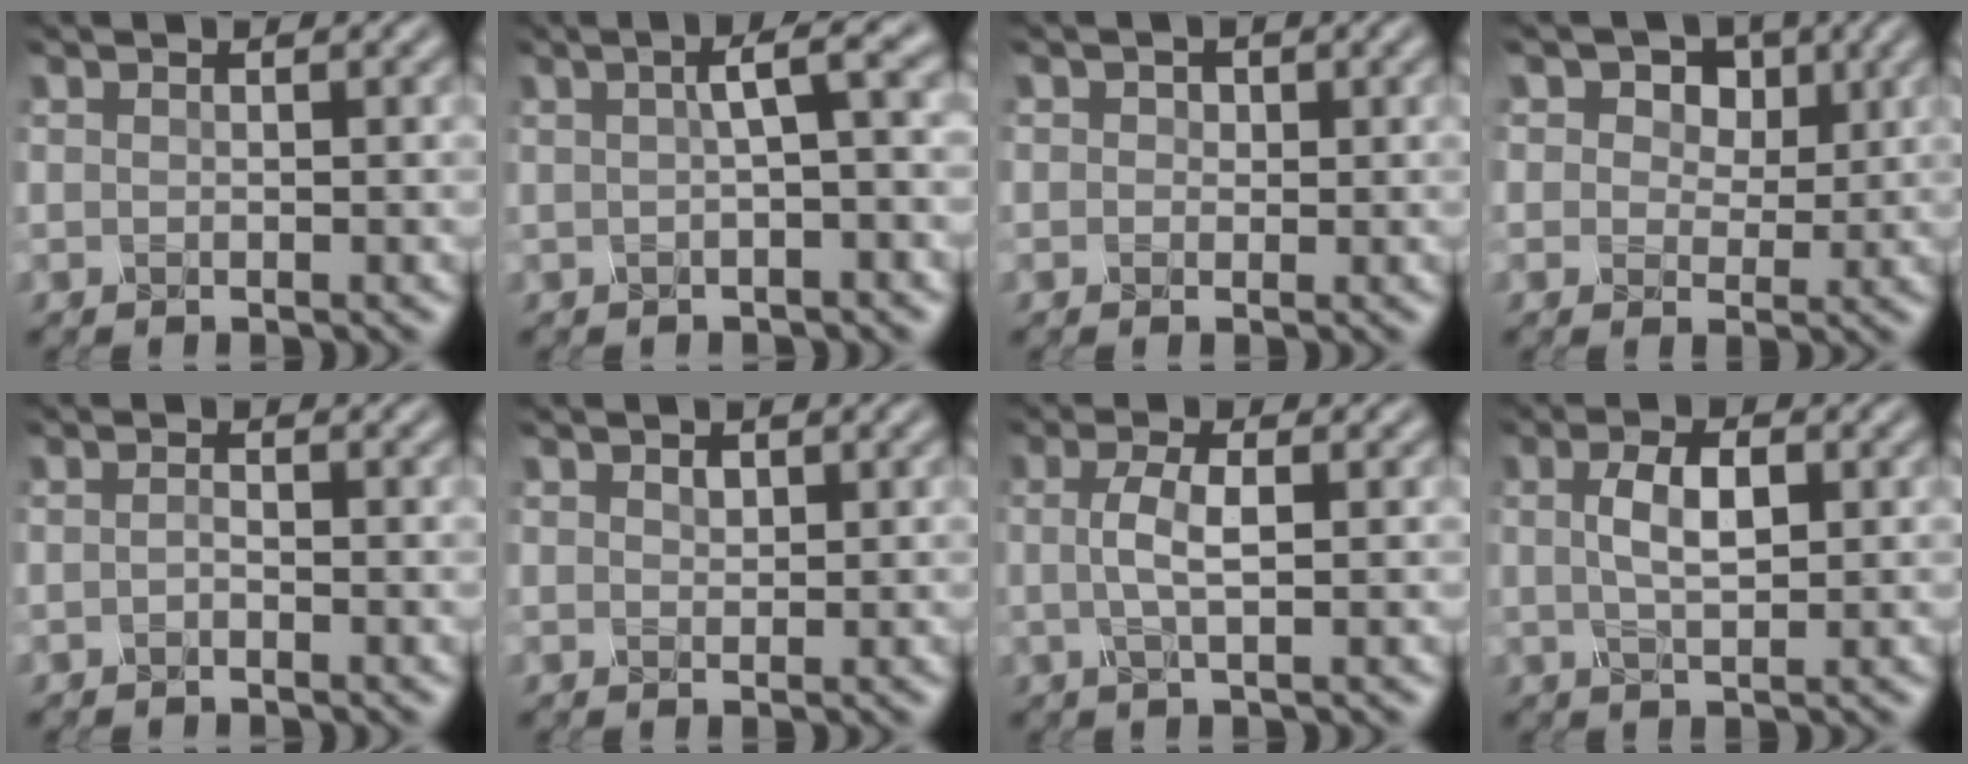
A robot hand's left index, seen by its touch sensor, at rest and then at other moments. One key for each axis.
{"total": 3.6, "fx": 0.5, "fy": 0.8, "fz": 3.4, "tx": -0.051, "ty": 0.018, "tz": 0.001}
{"total": 1.3, "fx": 0.3, "fy": 1.2, "fz": 0.4, "tx": -0.010, "ty": -0.001, "tz": 0.001}
{"total": 6.1, "fx": 2.7, "fy": 4.4, "fz": 3.1, "tx": -0.068, "ty": 0.003, "tz": 0.036}
{"total": 0.8, "fx": -0.7, "fy": 0.3, "fz": 0.3, "tx": -0.007, "ty": 0.001, "tz": -0.016}
{"total": 0.8, "fx": 0.4, "fy": 0.7, "fz": 0.4, "tx": -0.009, "ty": 0.000, "tz": 0.007}
{"total": 2.4, "fx": -0.3, "fy": 0.6, "fz": 2.3, "tx": -0.049, "ty": 0.006, "tz": -0.010}
{"total": 3.2, "fx": 0.2, "fy": 1.5, "fz": 2.9, "tx": -0.061, "ty": 0.003, "tz": 0.004}